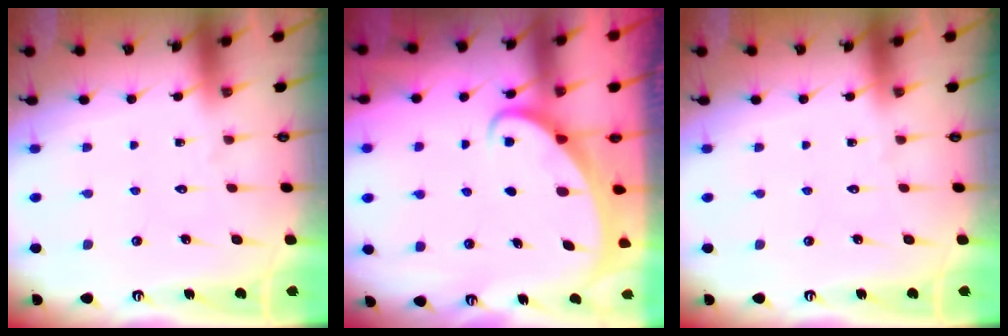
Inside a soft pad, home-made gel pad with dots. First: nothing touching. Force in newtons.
{"total": 2.0, "press": 2.0, "slide": 0.2}
{"total": 0.0}